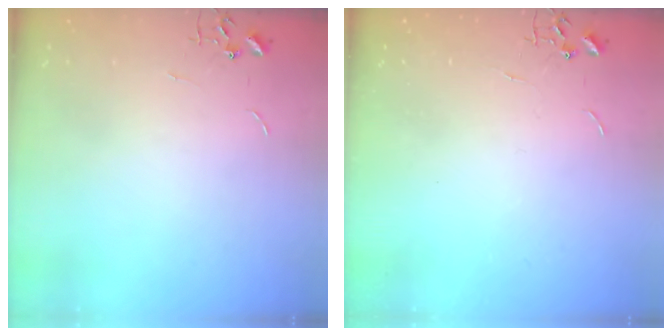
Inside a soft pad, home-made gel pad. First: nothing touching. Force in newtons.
{"total": 0.0}